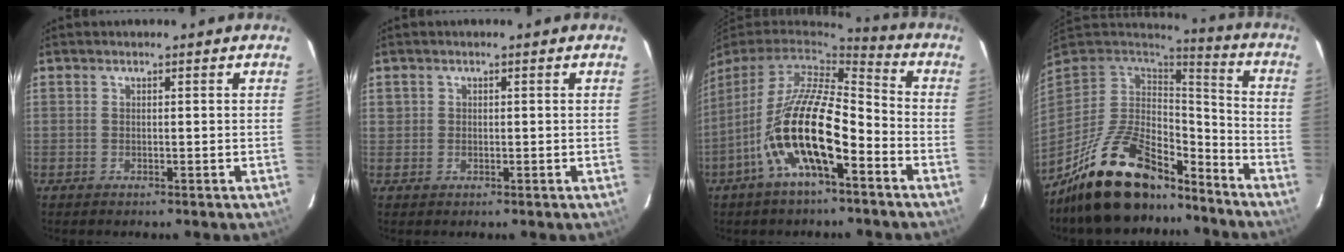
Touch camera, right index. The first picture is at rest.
{"total": 1.1, "force": [0.1, 1.1, 0.2], "torque": [0.000, 0.002, 0.000]}
{"total": 16.7, "force": [-7.3, 4.9, 14.2], "torque": [-0.266, -0.017, -0.141]}
{"total": 21.9, "force": [-16.0, 8.7, 12.1], "torque": [-0.238, -0.005, -0.257]}